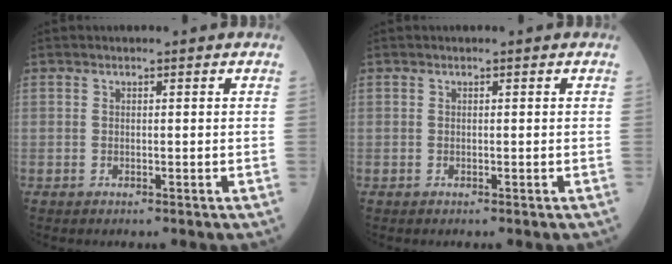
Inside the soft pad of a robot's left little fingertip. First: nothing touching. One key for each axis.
{"total": 0.0}